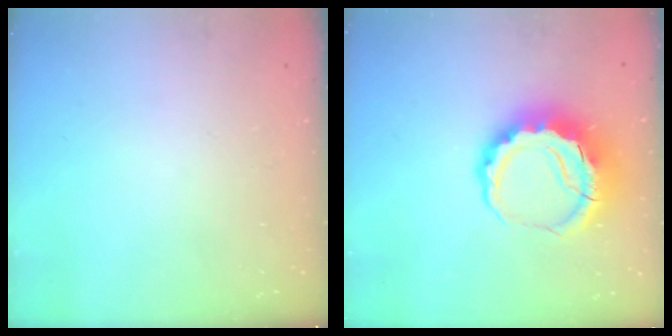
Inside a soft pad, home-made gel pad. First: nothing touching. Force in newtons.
{"total": 8.5, "press": 8.2, "slide": 2.1}